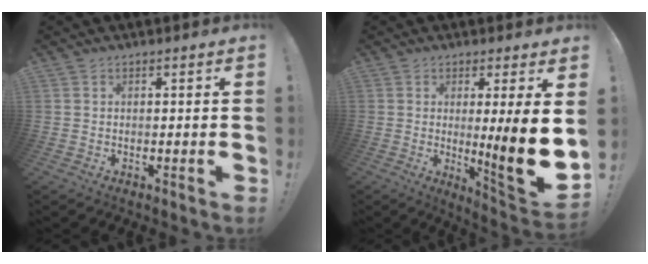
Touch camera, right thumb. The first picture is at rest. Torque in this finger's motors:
{"motor_torque": [1.58, 2.25, 1.53, -0.03, 0.40]}